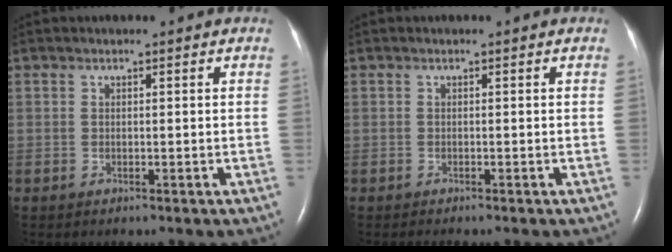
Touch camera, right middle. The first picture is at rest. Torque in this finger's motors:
{"motor_torque": [0.24, -0.13, -0.04, -0.01]}